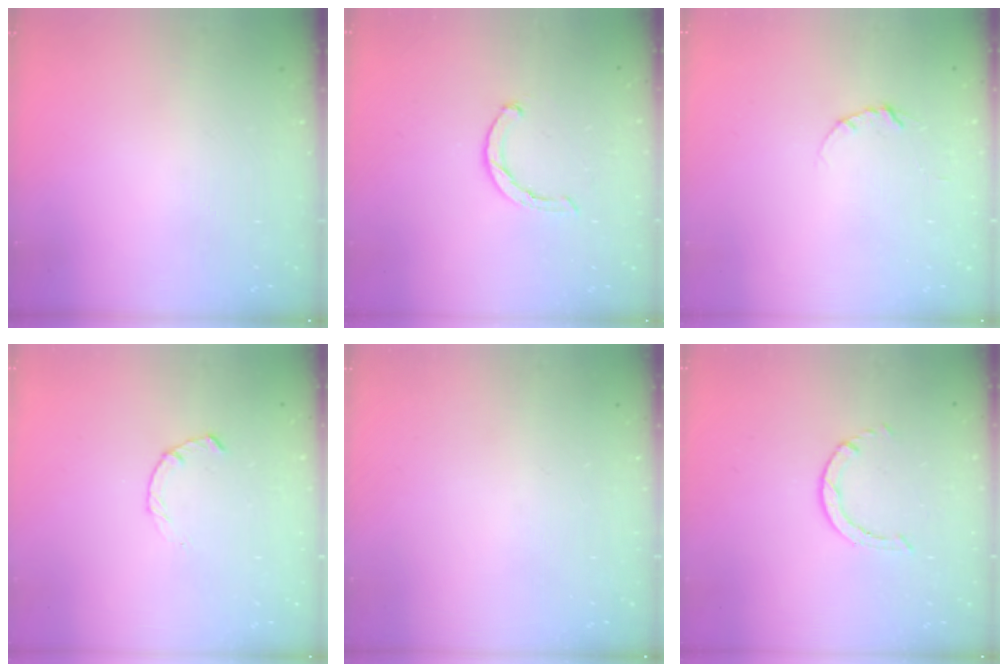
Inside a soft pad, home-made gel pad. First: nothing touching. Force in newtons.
{"total": 2.3, "press": 2.2, "slide": 0.5}
{"total": 3.7, "press": 3.7, "slide": 0.4}
{"total": 2.3, "press": 2.2, "slide": 0.4}
{"total": 0.0}
{"total": 0.6, "press": 0.6, "slide": 0.1}